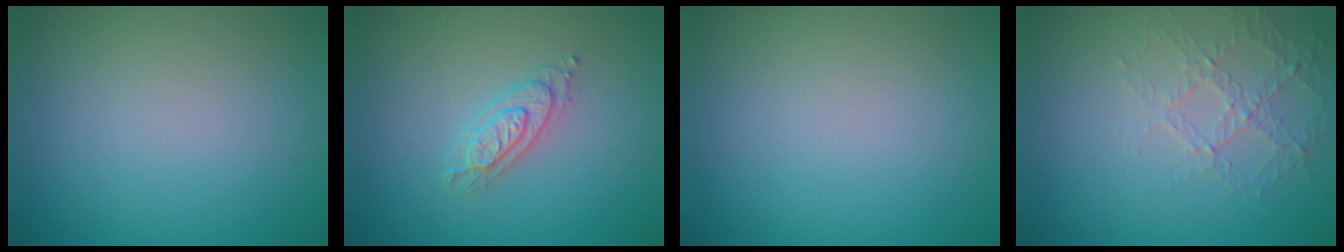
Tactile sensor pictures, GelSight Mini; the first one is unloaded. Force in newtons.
{"total": 2.1, "press": 2.1, "slide": 0.2}
{"total": 0.0}
{"total": 1.6, "press": 1.1, "slide": 1.2}